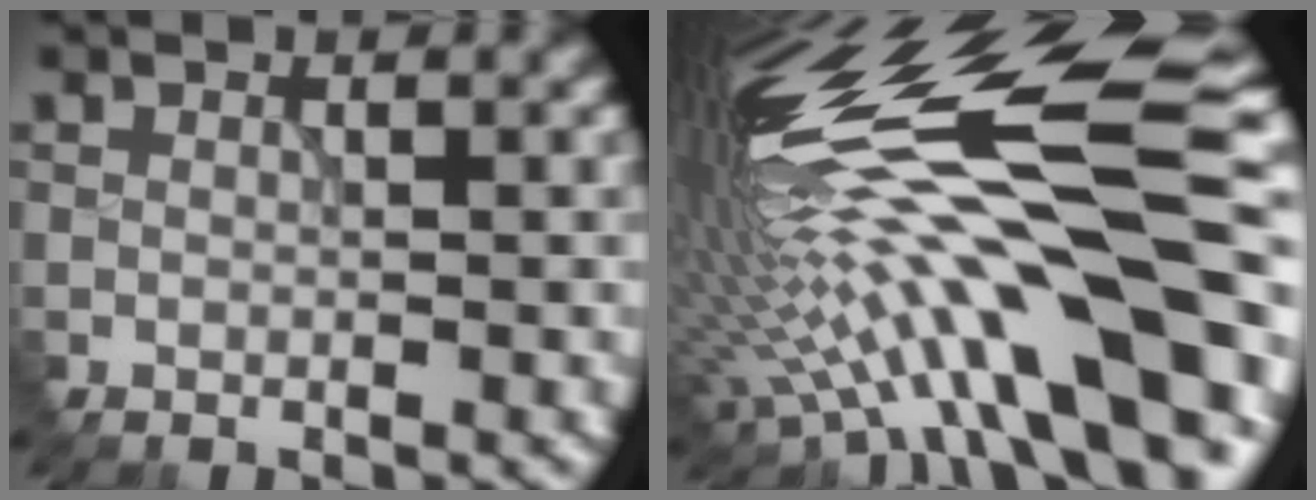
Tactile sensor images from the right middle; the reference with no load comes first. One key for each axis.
{"total": 20.1, "fx": 0.3, "fy": 5.9, "fz": 19.2, "tx": -0.338, "ty": 0.007, "tz": 0.003}